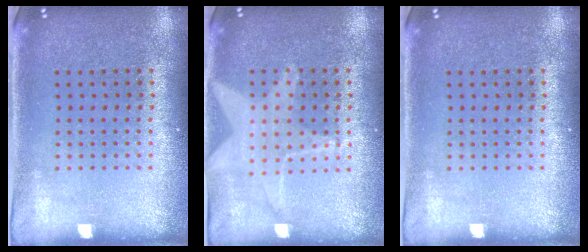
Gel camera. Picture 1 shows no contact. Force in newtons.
{"total": 1.3, "press": 1.3, "slide": 0.4}
{"total": 0.0}